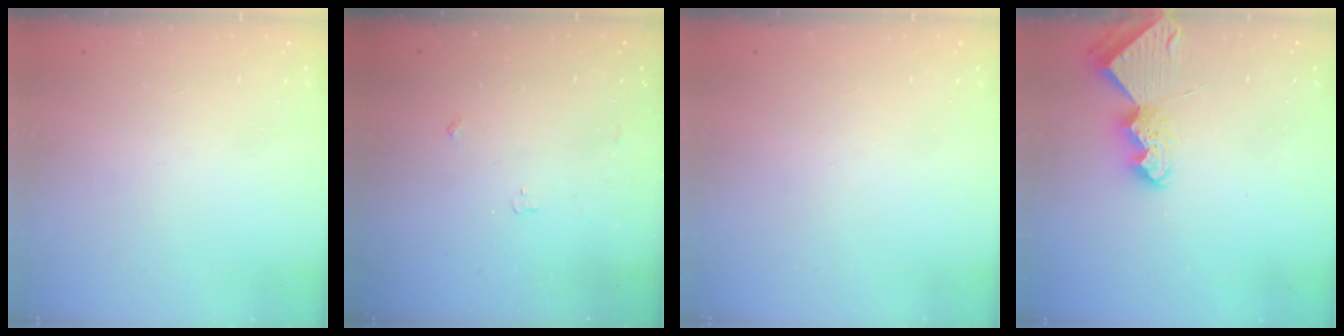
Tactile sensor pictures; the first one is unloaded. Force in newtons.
{"total": 3.0, "press": 2.9, "slide": 0.5}
{"total": 0.0}
{"total": 7.1, "press": 7.0, "slide": 0.4}